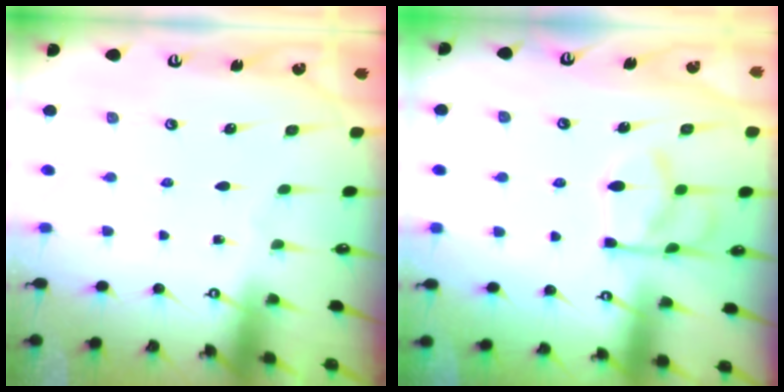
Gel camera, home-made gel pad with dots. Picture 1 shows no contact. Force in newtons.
{"total": 11.1, "press": 11.1, "slide": 0.1}